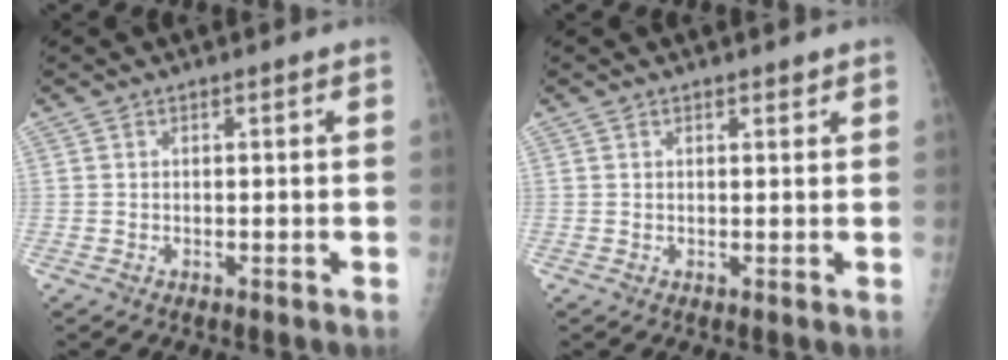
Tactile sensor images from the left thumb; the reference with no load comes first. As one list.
[{"total": 1.0, "force": [0.8, 0.5, 0.5], "torque": [-0.001, -0.004, 0.009]}]